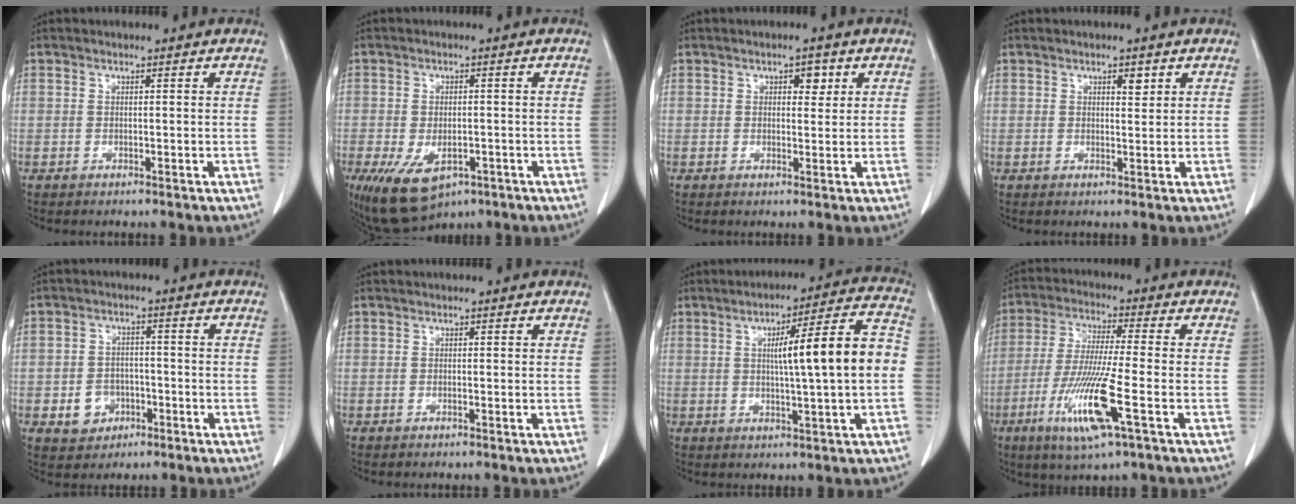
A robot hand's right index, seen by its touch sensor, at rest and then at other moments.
{"total": 10.1, "force": [-5.4, 5.5, 6.6], "torque": [-0.126, -0.010, -0.075]}
{"total": 2.5, "force": [1.1, 1.3, 1.8], "torque": [-0.020, 0.003, 0.014]}
{"total": 1.8, "force": [1.0, 0.7, 1.4], "torque": [-0.018, -0.004, 0.014]}
{"total": 5.0, "force": [-1.8, 4.3, 1.9], "torque": [-0.030, 0.009, -0.021]}
{"total": 0.0}
{"total": 12.9, "force": [0.4, 0.4, 12.9], "torque": [-0.185, 0.025, 0.005]}
{"total": 12.5, "force": [-4.7, 0.1, 11.6], "torque": [-0.239, -0.026, -0.091]}